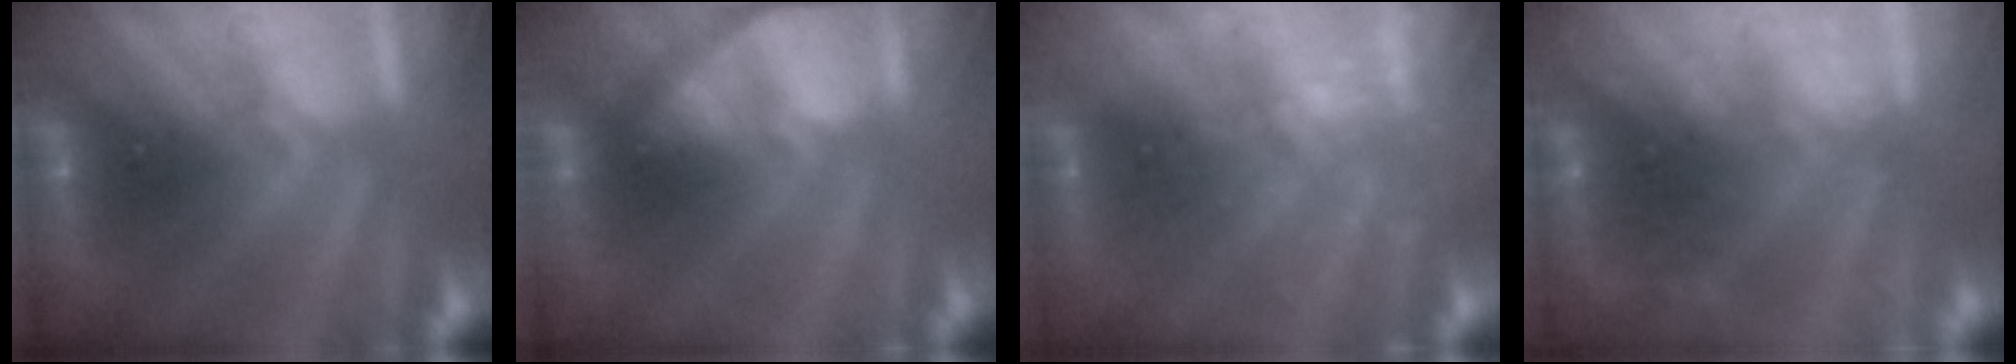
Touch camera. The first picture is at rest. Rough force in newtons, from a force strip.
{"total": 5.0}
{"total": 2.1}
{"total": 6.8}